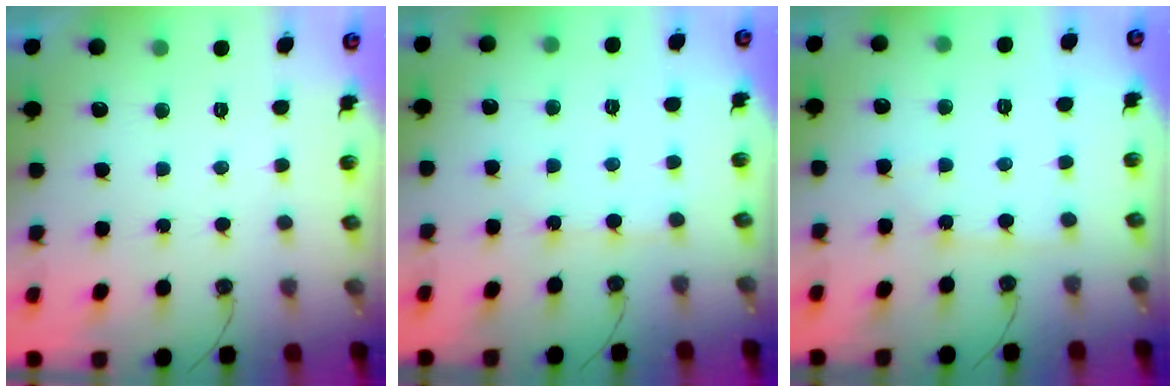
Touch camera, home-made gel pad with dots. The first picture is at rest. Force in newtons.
{"total": 2.9, "press": 2.9, "slide": 0.4}
{"total": 2.8, "press": 2.7, "slide": 0.4}